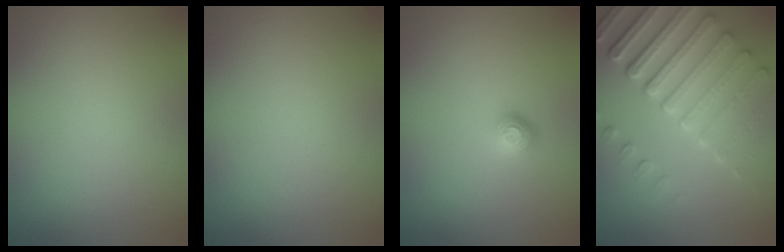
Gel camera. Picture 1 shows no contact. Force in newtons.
{"total": 0.0}
{"total": 1.2, "press": 1.0, "slide": 0.5}
{"total": 7.5, "press": 5.6, "slide": 5.0}